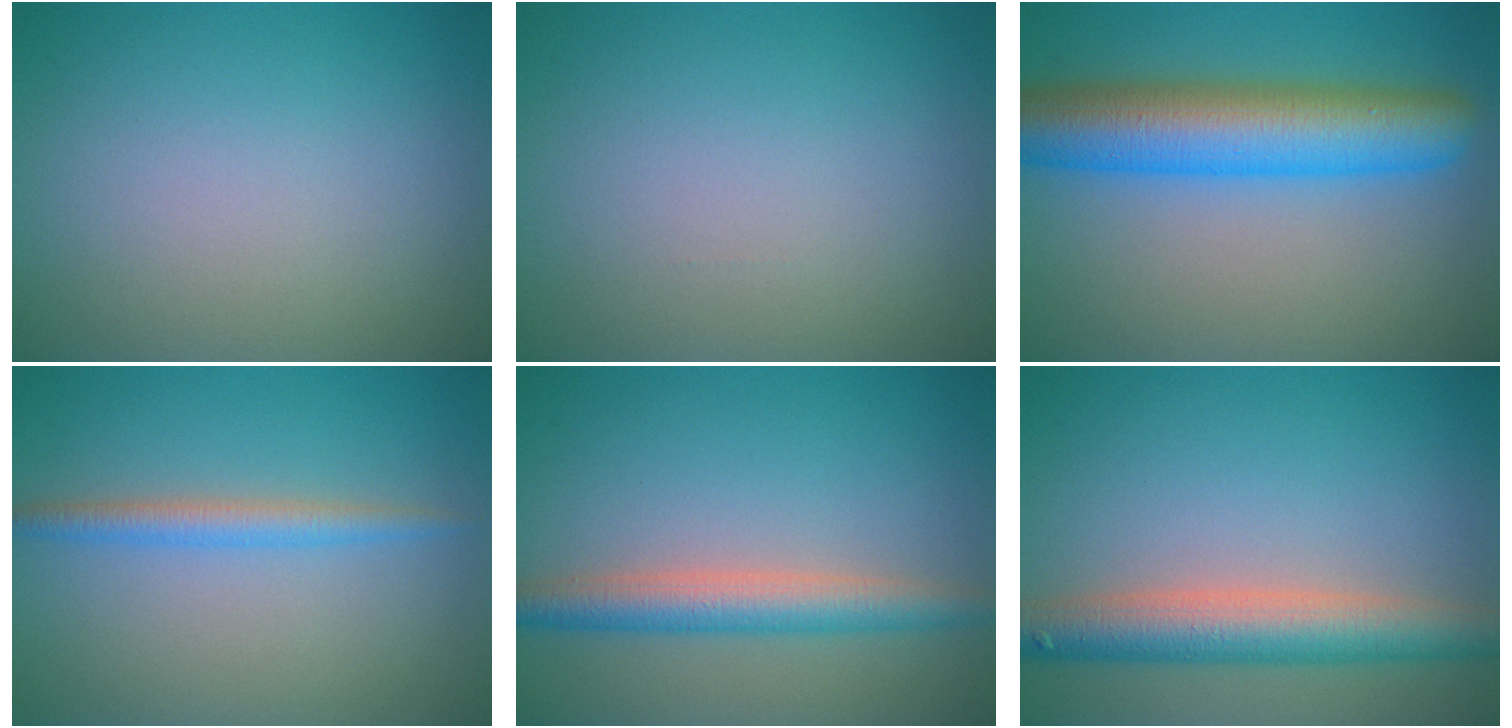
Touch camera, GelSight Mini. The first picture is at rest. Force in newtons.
{"total": 0.0}
{"total": 9.4, "press": 9.4, "slide": 0.2}
{"total": 2.2, "press": 2.2, "slide": 0.1}
{"total": 4.1, "press": 4.1, "slide": 0.1}
{"total": 6.1, "press": 6.1, "slide": 0.3}